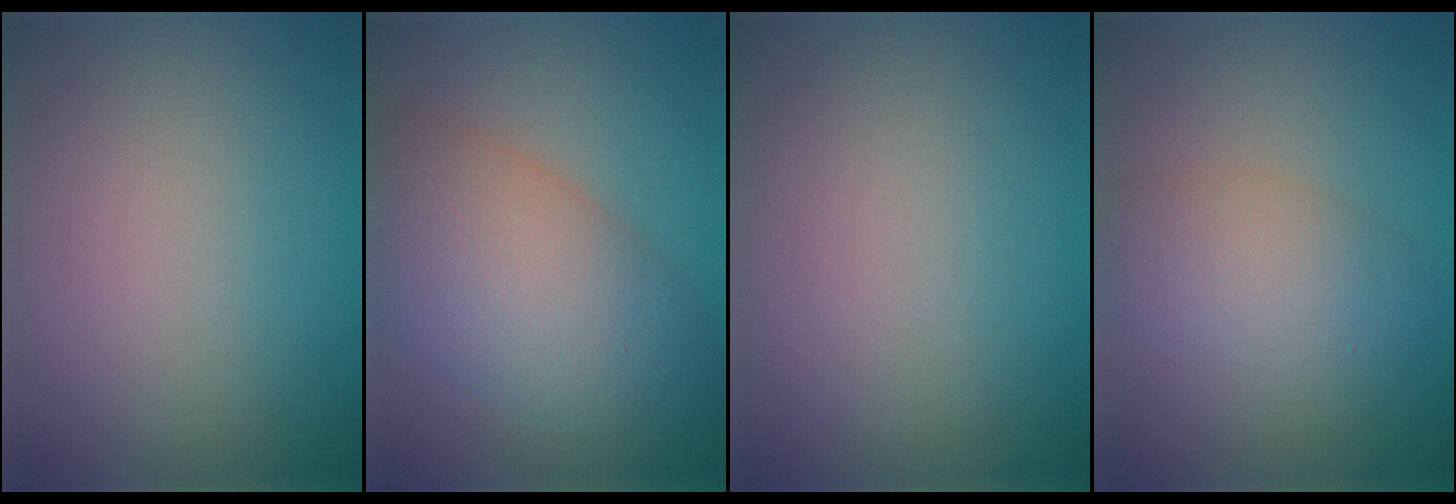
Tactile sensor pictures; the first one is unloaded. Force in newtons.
{"total": 8.8, "press": 8.8, "slide": 0.3}
{"total": 0.0}
{"total": 3.8, "press": 3.8, "slide": 0.1}